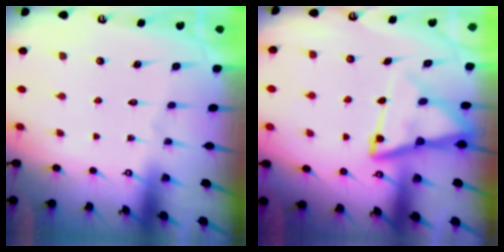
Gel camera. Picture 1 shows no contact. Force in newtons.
{"total": 11.2, "press": 11.2, "slide": 1.2}